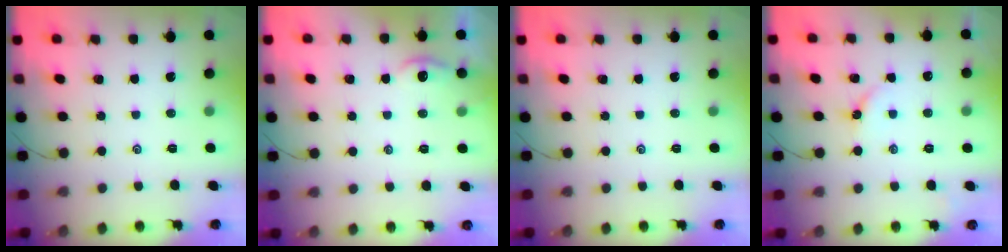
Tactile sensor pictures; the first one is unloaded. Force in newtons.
{"total": 1.5, "press": 1.5, "slide": 0.2}
{"total": 0.0}
{"total": 3.4, "press": 3.3, "slide": 0.4}